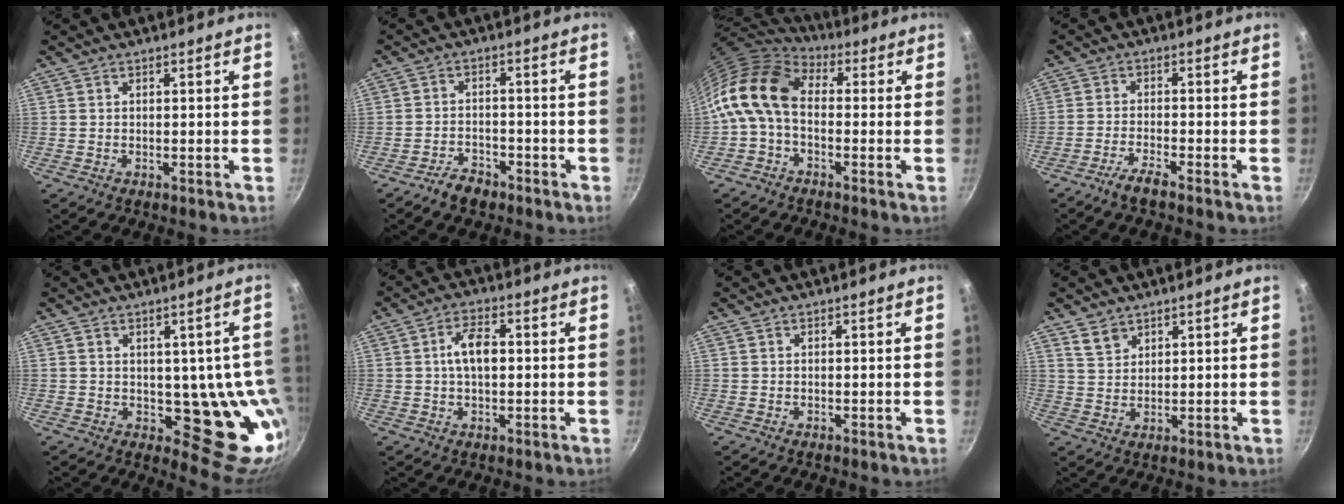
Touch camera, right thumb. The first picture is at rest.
{"total": 4.6, "force": [-3.4, 2.5, 1.7], "torque": [-0.022, 0.034, -0.055]}
{"total": 13.8, "force": [-0.2, 9.0, 10.5], "torque": [-0.199, 0.027, -0.025]}
{"total": 3.7, "force": [-2.9, 0.2, 2.3], "torque": [-0.059, 0.018, -0.061]}
{"total": 14.0, "force": [-0.4, 7.4, 11.8], "torque": [-0.078, -0.021, 0.003]}
{"total": 6.2, "force": [0.5, 3.3, 5.1], "torque": [-0.079, 0.016, 0.004]}
{"total": 0.0}
{"total": 3.8, "force": [2.8, 2.2, 1.4], "torque": [-0.018, -0.010, 0.057]}